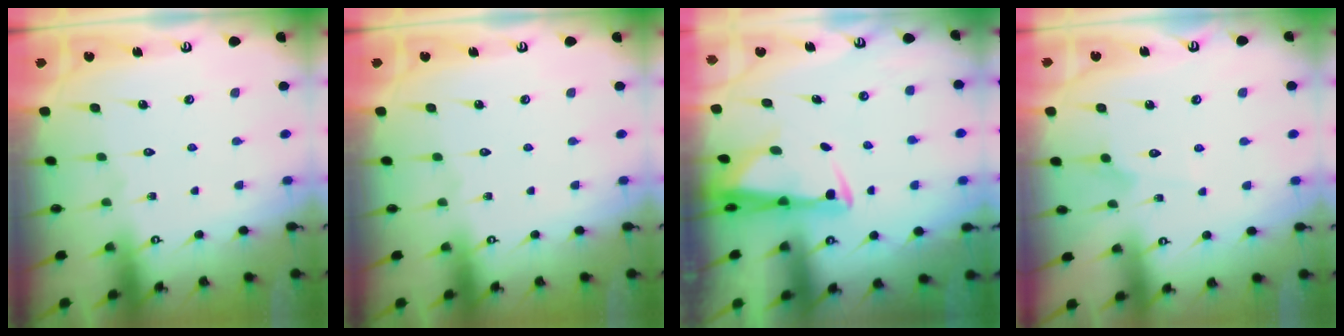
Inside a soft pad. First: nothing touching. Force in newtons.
{"total": 0.0}
{"total": 3.0, "press": 2.9, "slide": 1.0}
{"total": 2.7, "press": 2.7, "slide": 0.3}